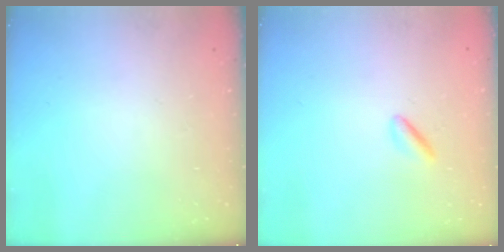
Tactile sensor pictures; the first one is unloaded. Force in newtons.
{"total": 1.8, "press": 1.7, "slide": 0.8}